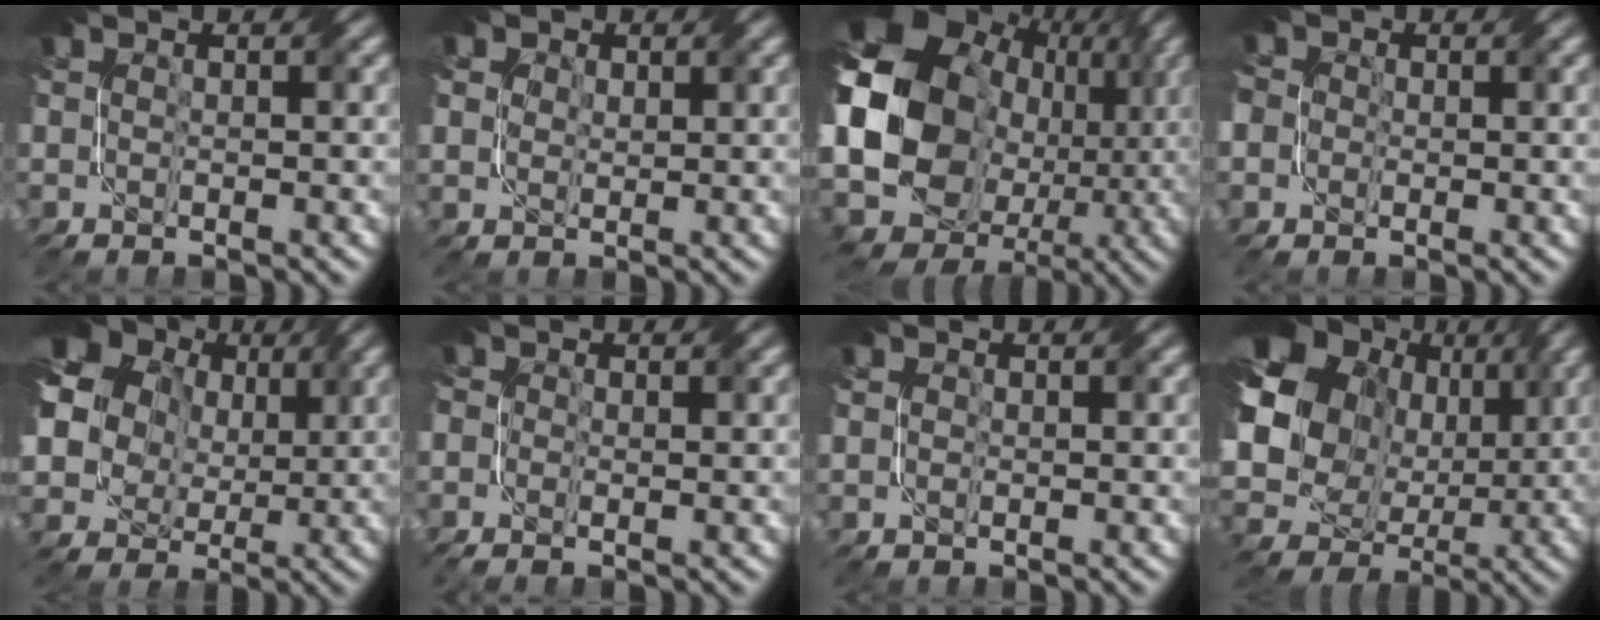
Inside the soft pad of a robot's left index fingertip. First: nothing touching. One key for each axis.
{"total": 3.4, "fx": 2.1, "fy": 2.6, "fz": 0.6, "tx": -0.016, "ty": 0.013, "tz": 0.023}
{"total": 17.3, "fx": 1.6, "fy": 14.9, "fz": 8.8, "tx": -0.155, "ty": 0.003, "tz": 0.036}
{"total": 3.7, "fx": -0.6, "fy": 3.4, "fz": 1.4, "tx": -0.039, "ty": 0.014, "tz": -0.016}
{"total": 15.0, "fx": 7.8, "fy": 11.2, "fz": 6.3, "tx": -0.172, "ty": 0.051, "tz": 0.152}
{"total": 1.7, "fx": -0.1, "fy": 1.4, "fz": 1.0, "tx": -0.026, "ty": 0.000, "tz": -0.005}
{"total": 1.0, "fx": 0.5, "fy": 0.8, "fz": -0.3, "tx": 0.009, "ty": 0.007, "tz": 0.011}
{"total": 17.0, "fx": 4.9, "fy": 13.9, "fz": 8.5, "tx": -0.199, "ty": 0.036, "tz": 0.092}